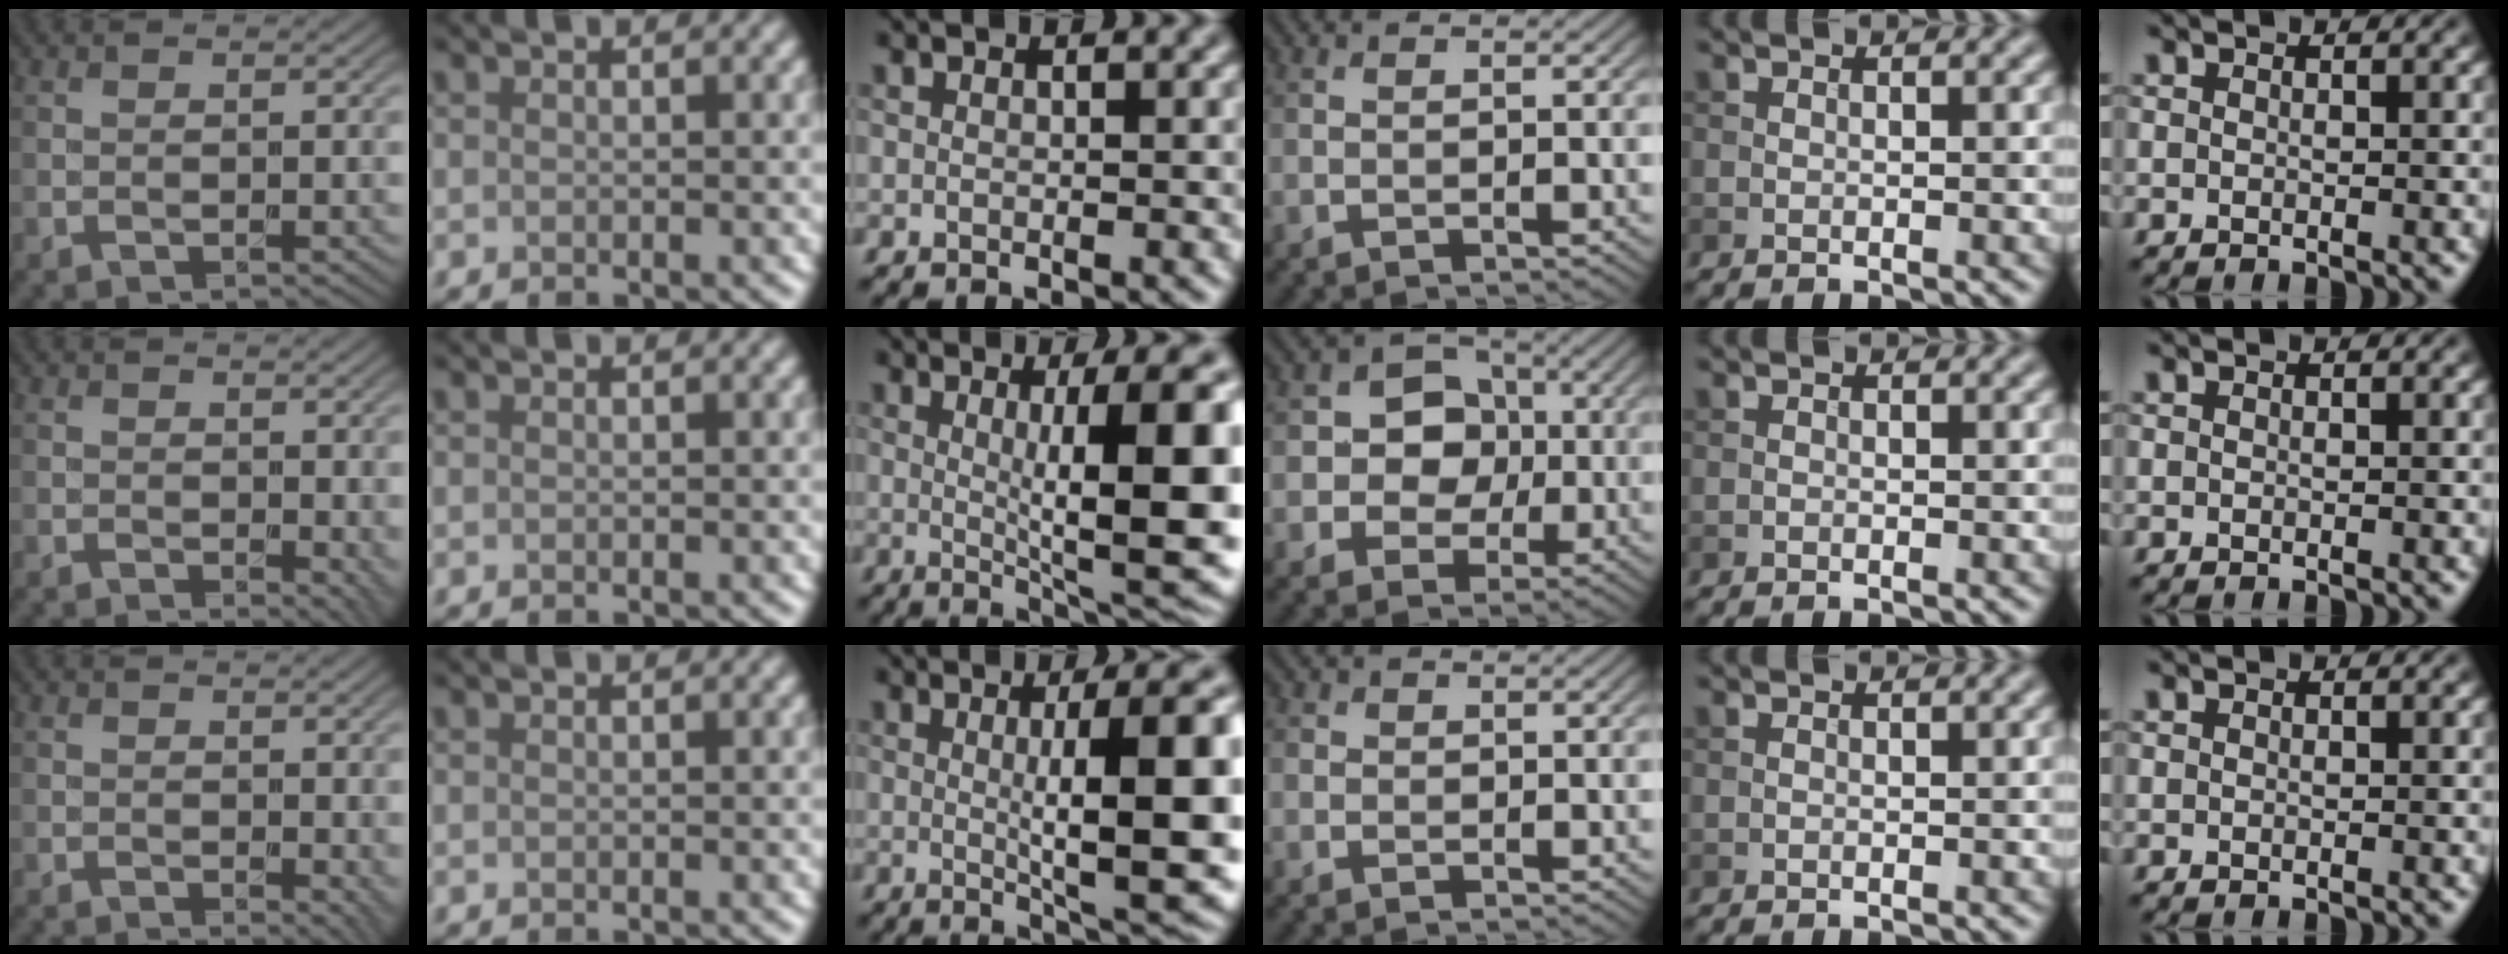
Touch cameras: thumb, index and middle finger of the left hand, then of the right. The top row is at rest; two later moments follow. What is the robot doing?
{"motion": "unscrew", "object": "dispenser bottle"}